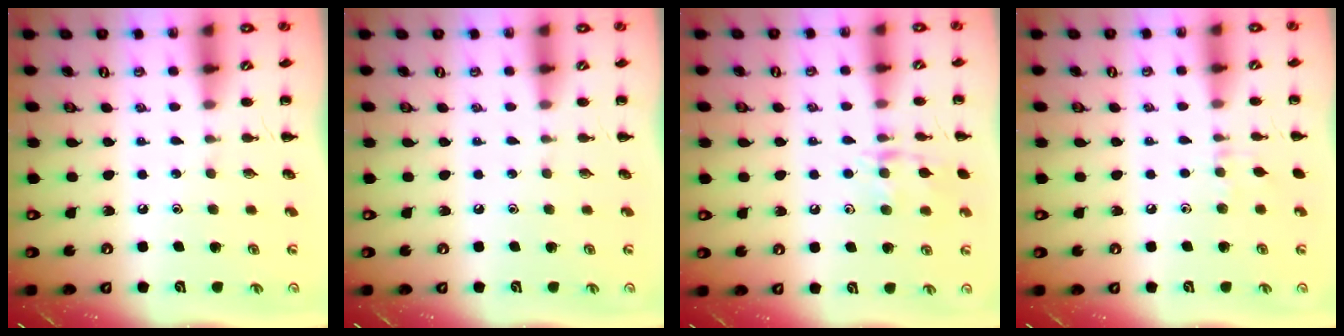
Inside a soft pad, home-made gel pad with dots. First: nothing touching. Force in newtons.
{"total": 0.0}
{"total": 10.9, "press": 10.9, "slide": 0.6}
{"total": 4.9, "press": 4.5, "slide": 1.7}